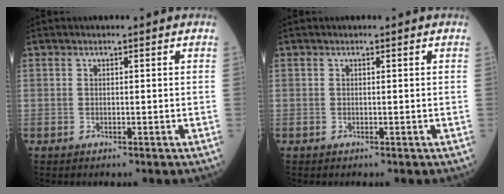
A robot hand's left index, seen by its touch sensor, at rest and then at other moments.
{"total": 0.0}